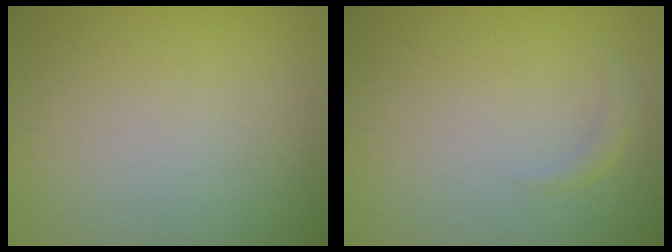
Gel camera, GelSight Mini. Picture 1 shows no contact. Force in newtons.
{"total": 0.9, "press": 0.9, "slide": 0.1}